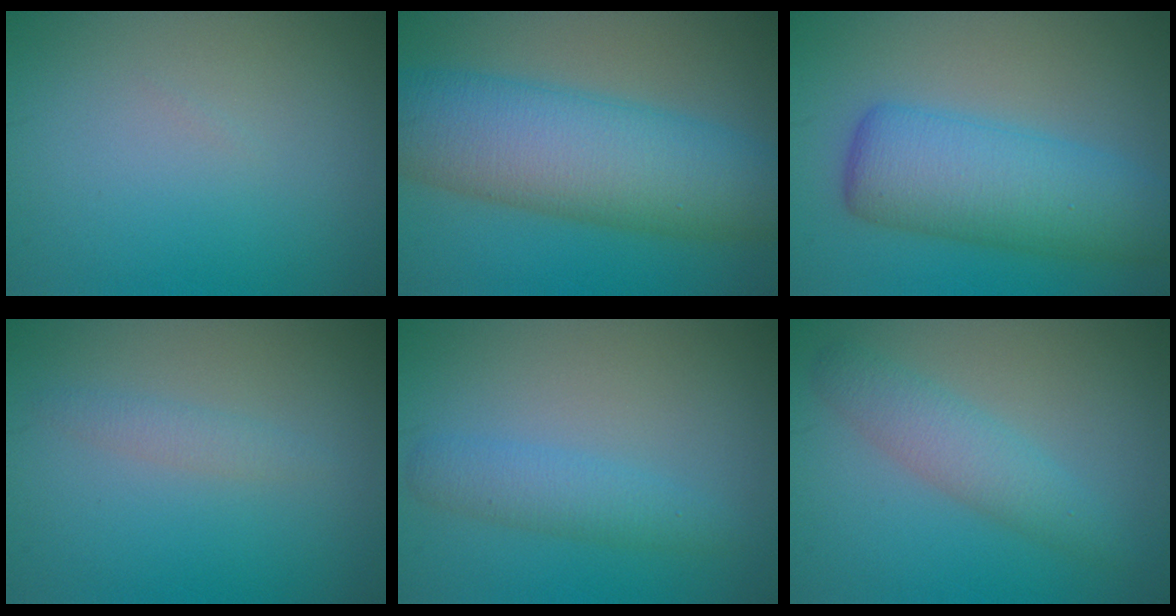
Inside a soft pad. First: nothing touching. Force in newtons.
{"total": 10.7, "press": 10.7, "slide": 0.1}
{"total": 7.6, "press": 7.6, "slide": 0.2}
{"total": 1.3, "press": 1.3, "slide": 0.0}
{"total": 2.5, "press": 2.5, "slide": 0.0}
{"total": 3.1, "press": 3.1, "slide": 0.1}